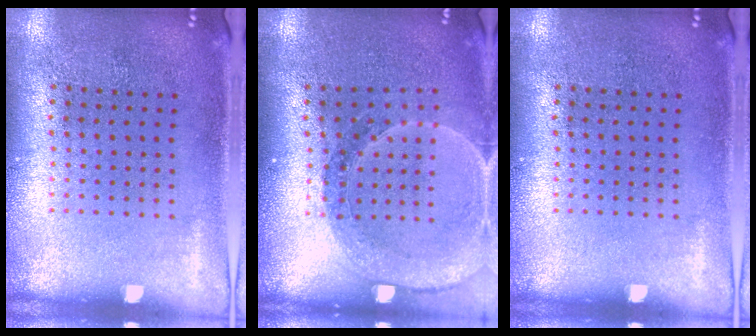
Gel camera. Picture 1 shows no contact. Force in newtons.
{"total": 1.5, "press": 1.5, "slide": 0.2}
{"total": 0.0}